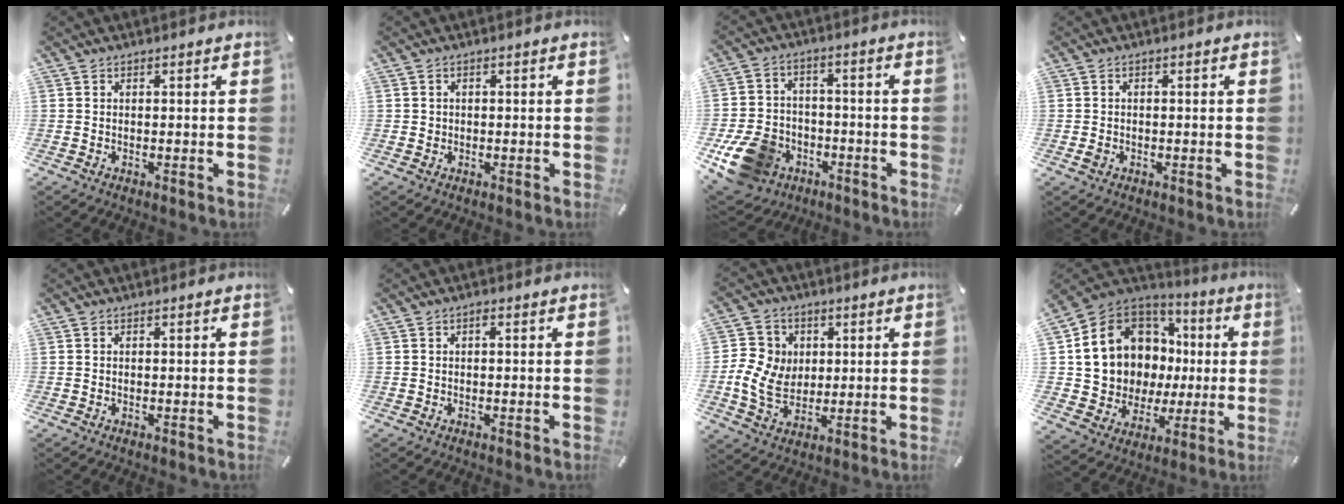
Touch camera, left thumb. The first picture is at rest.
{"total": 1.0, "force": [0.0, 1.0, 0.2], "torque": [-0.003, 0.006, -0.003]}
{"total": 13.6, "force": [-5.9, 10.6, 6.2], "torque": [-0.129, 0.040, -0.099]}
{"total": 1.4, "force": [-0.4, 1.0, 0.9], "torque": [-0.015, 0.002, -0.008]}
{"total": 0.0}
{"total": 0.7, "force": [0.0, 0.2, 0.6], "torque": [-0.013, 0.002, -0.001]}
{"total": 9.8, "force": [0.0, 8.7, 4.5], "torque": [-0.101, 0.014, 0.004]}
{"total": 13.7, "force": [4.1, 12.1, 5.0], "torque": [-0.102, -0.049, 0.099]}